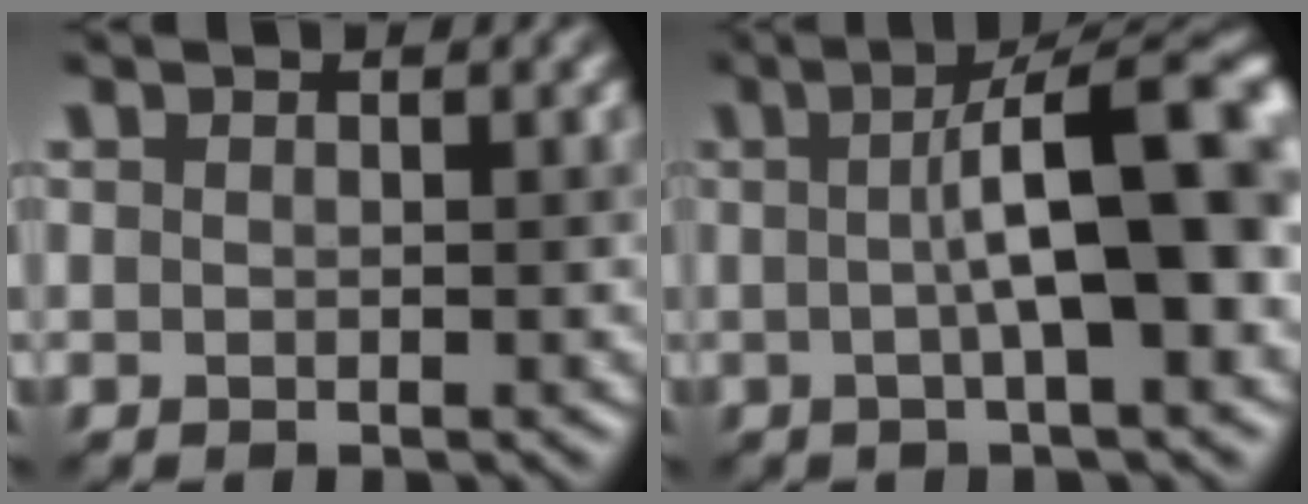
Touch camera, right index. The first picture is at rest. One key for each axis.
{"total": 10.1, "fx": 0.6, "fy": 2.2, "fz": 9.8, "tx": -0.114, "ty": 0.020, "tz": 0.007}